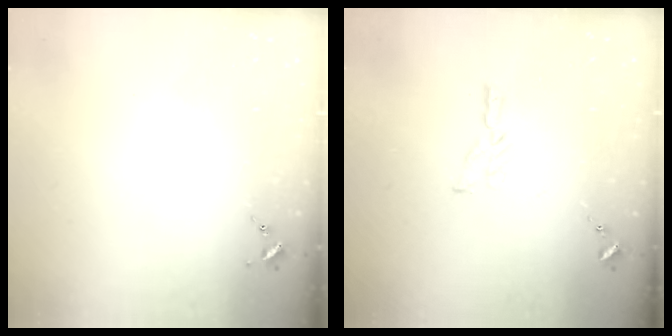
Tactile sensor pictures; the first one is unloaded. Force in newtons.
{"total": 6.2, "press": 6.2, "slide": 0.5}